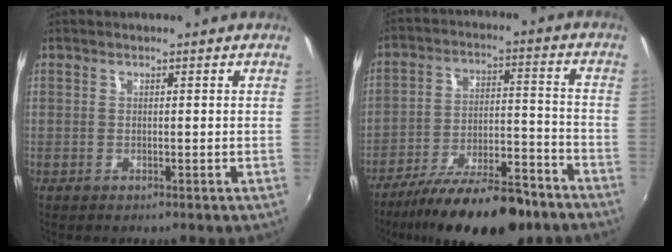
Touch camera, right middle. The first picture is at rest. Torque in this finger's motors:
{"motor_torque": [1.07, -1.07, 0.72, 0.17]}